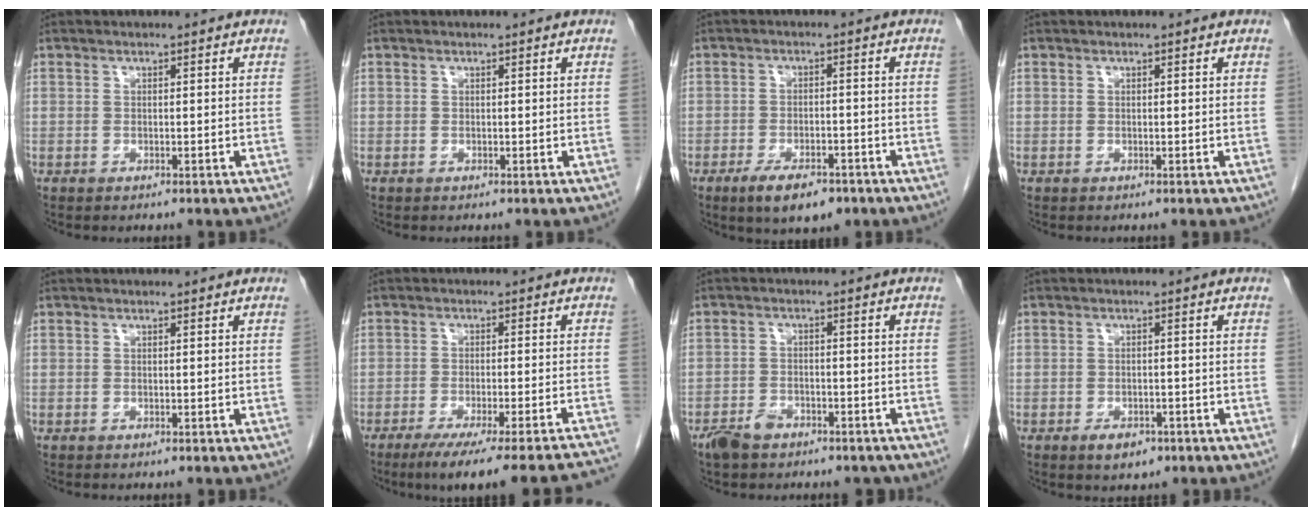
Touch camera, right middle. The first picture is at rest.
{"total": 0.0}
{"total": 6.9, "force": [-4.6, 2.6, 4.5], "torque": [-0.077, -0.005, -0.068]}
{"total": 0.0}
{"total": 0.0}
{"total": 20.2, "force": [-18.1, -0.5, 8.8], "torque": [-0.059, -0.028, -0.236]}
{"total": 5.3, "force": [-4.0, 2.8, 2.1], "torque": [-0.041, 0.004, -0.063]}
{"total": 3.4, "force": [-2.0, 1.8, 2.0], "torque": [-0.034, 0.000, -0.021]}